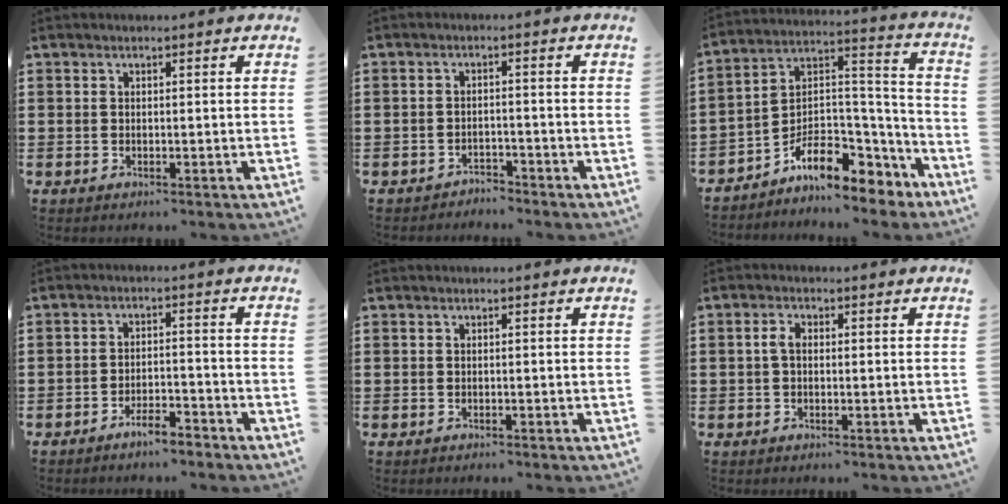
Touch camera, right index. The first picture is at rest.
{"total": 2.2, "force": [-2.2, 0.2, -0.1], "torque": [-0.006, 0.000, -0.049]}
{"total": 8.8, "force": [-5.8, 4.9, 4.4], "torque": [-0.076, 0.004, -0.101]}
{"total": 3.8, "force": [-3.6, 0.4, 1.4], "torque": [-0.031, 0.004, -0.072]}
{"total": 0.0}
{"total": 2.1, "force": [0.0, 1.2, 1.8], "torque": [-0.044, 0.002, -0.004]}